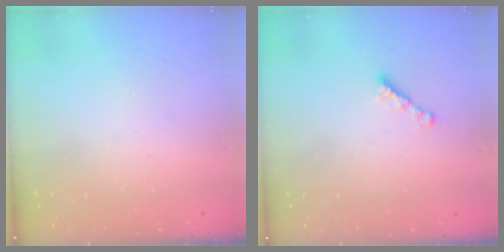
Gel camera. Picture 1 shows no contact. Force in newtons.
{"total": 3.0, "press": 3.0, "slide": 0.1}